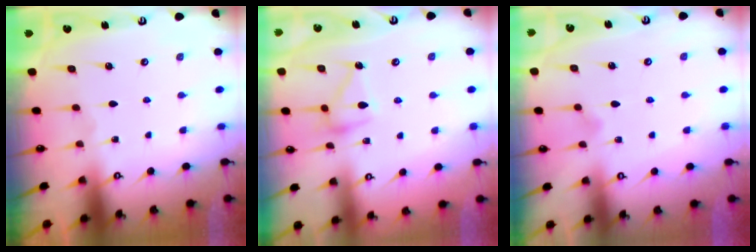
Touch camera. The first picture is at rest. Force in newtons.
{"total": 12.9, "press": 12.9, "slide": 0.4}
{"total": 6.6, "press": 6.6, "slide": 0.3}